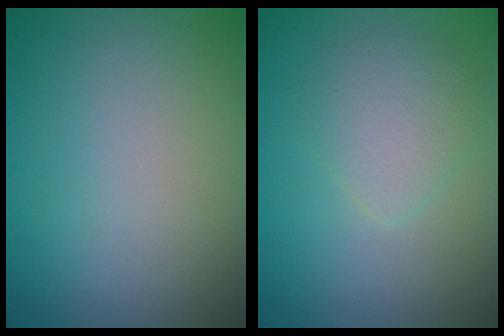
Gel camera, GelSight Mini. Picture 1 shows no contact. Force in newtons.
{"total": 2.6, "press": 2.5, "slide": 0.1}